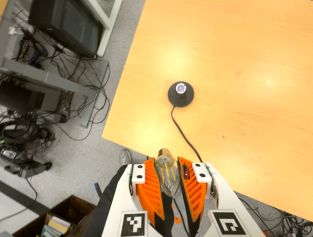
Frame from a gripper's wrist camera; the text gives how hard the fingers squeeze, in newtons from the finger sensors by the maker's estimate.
{"total": 20.7, "left": 24.5, "right": 16.9}